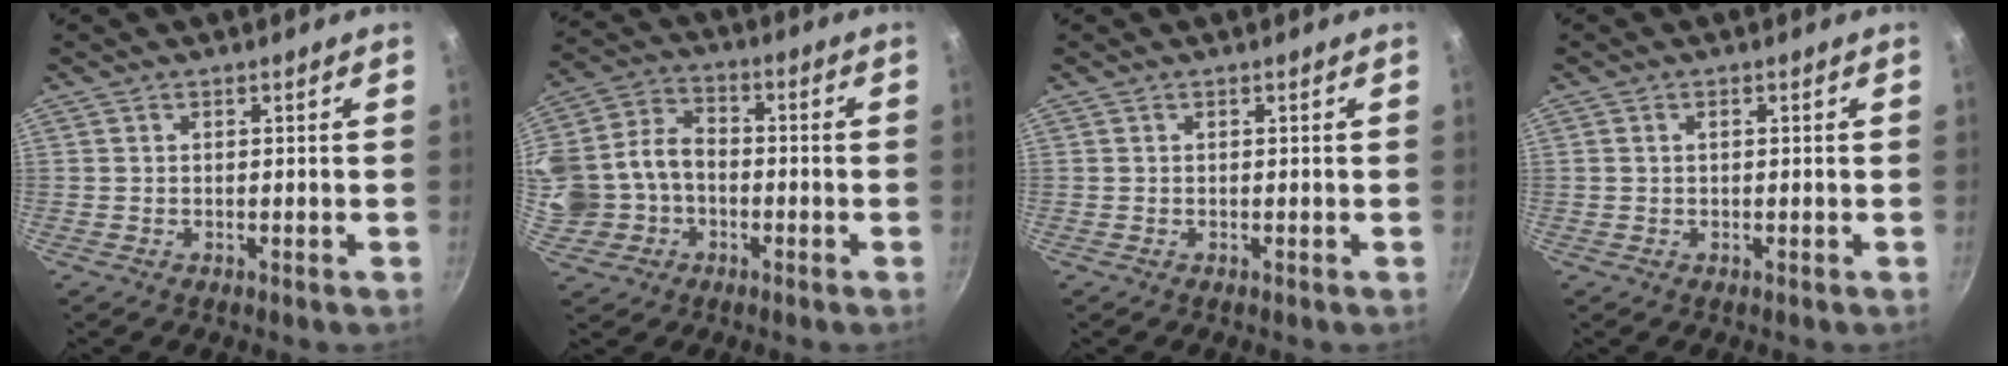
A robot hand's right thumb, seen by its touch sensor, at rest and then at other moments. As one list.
[{"total": 17.3, "force": [-2.6, 14.2, 9.5], "torque": [-0.227, 0.052, -0.042]}, {"total": 0.0}, {"total": 0.8, "force": [0.1, 0.5, 0.6], "torque": [-0.011, 0.004, 0.002]}]